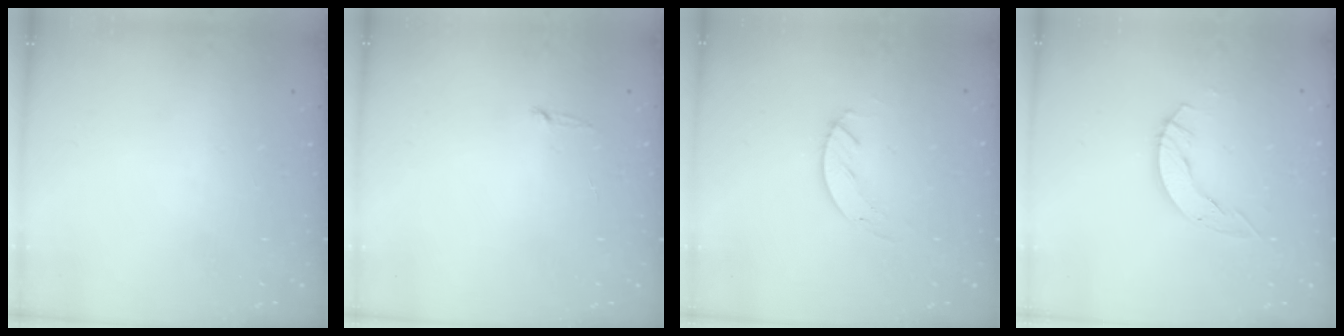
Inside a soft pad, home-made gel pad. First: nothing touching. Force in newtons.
{"total": 2.5, "press": 2.5, "slide": 0.2}
{"total": 2.7, "press": 2.7, "slide": 0.2}
{"total": 5.0, "press": 5.0, "slide": 0.2}